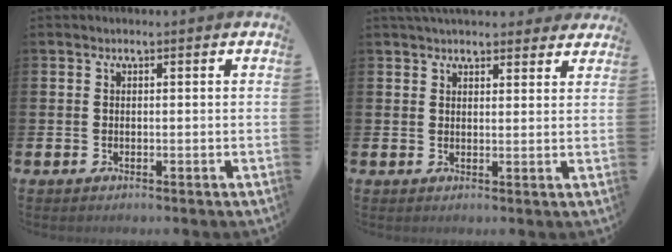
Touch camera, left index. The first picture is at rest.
{"total": 3.8, "force": [3.6, 1.0, 0.6], "torque": [-0.016, -0.011, 0.068]}